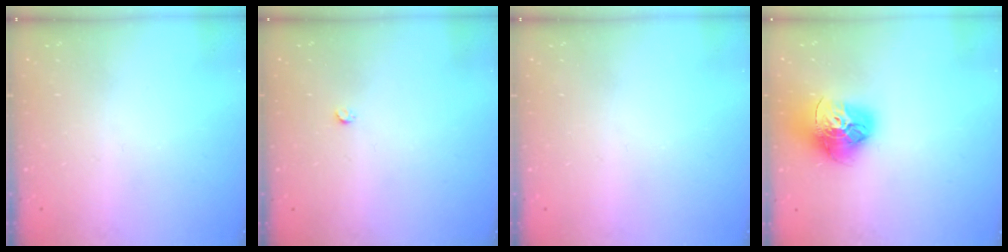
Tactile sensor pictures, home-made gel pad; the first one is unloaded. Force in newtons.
{"total": 2.4, "press": 2.4, "slide": 0.3}
{"total": 0.0}
{"total": 18.0, "press": 17.9, "slide": 1.8}